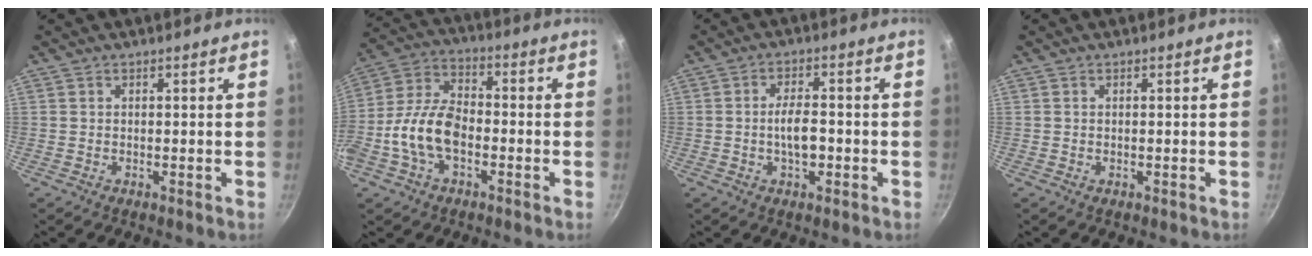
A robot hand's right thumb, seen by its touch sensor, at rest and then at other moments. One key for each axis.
{"total": 12.5, "fx": -3.3, "fy": 7.5, "fz": 9.4, "tx": -0.169, "ty": 0.042, "tz": -0.075}
{"total": 5.4, "fx": -1.2, "fy": 2.6, "fz": 4.6, "tx": -0.065, "ty": 0.016, "tz": -0.017}
{"total": 0.0}